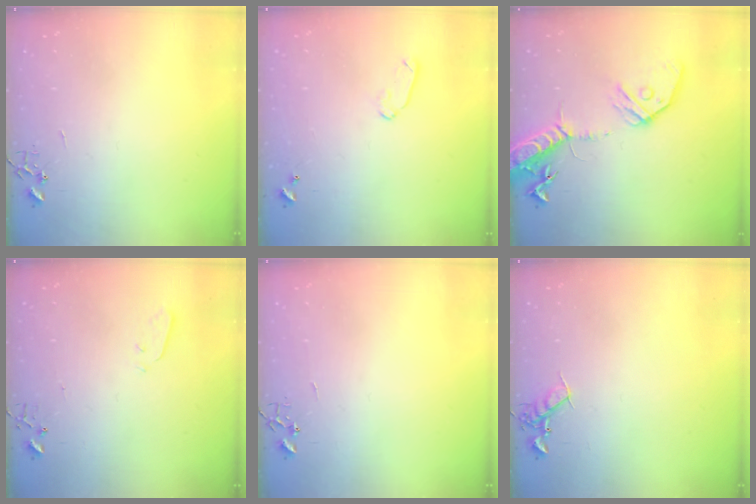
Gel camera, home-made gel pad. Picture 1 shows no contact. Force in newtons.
{"total": 6.8, "press": 6.7, "slide": 1.0}
{"total": 16.0, "press": 15.7, "slide": 3.0}
{"total": 2.9, "press": 2.8, "slide": 0.8}
{"total": 0.0}
{"total": 7.5, "press": 7.5, "slide": 0.8}